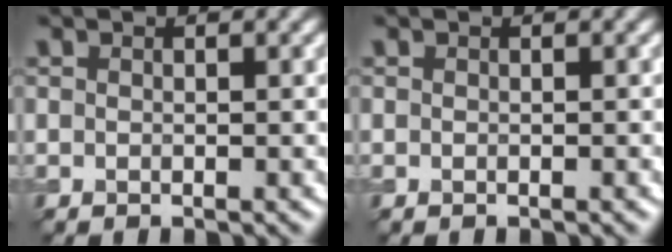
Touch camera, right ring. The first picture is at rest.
{"total": 0.0}